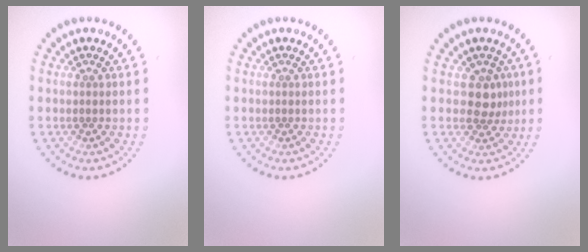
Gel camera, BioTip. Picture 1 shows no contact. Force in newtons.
{"total": 0.0}
{"total": 2.1, "press": 1.8, "slide": 1.2}